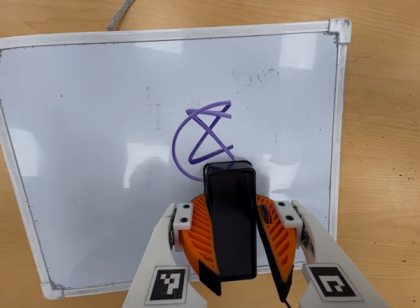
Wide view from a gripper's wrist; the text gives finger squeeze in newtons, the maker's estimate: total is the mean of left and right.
{"total": 11.8, "left": 12.2, "right": 11.3}